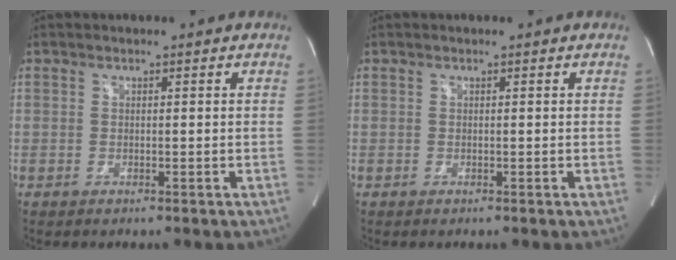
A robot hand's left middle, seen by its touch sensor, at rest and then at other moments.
{"total": 0.0}